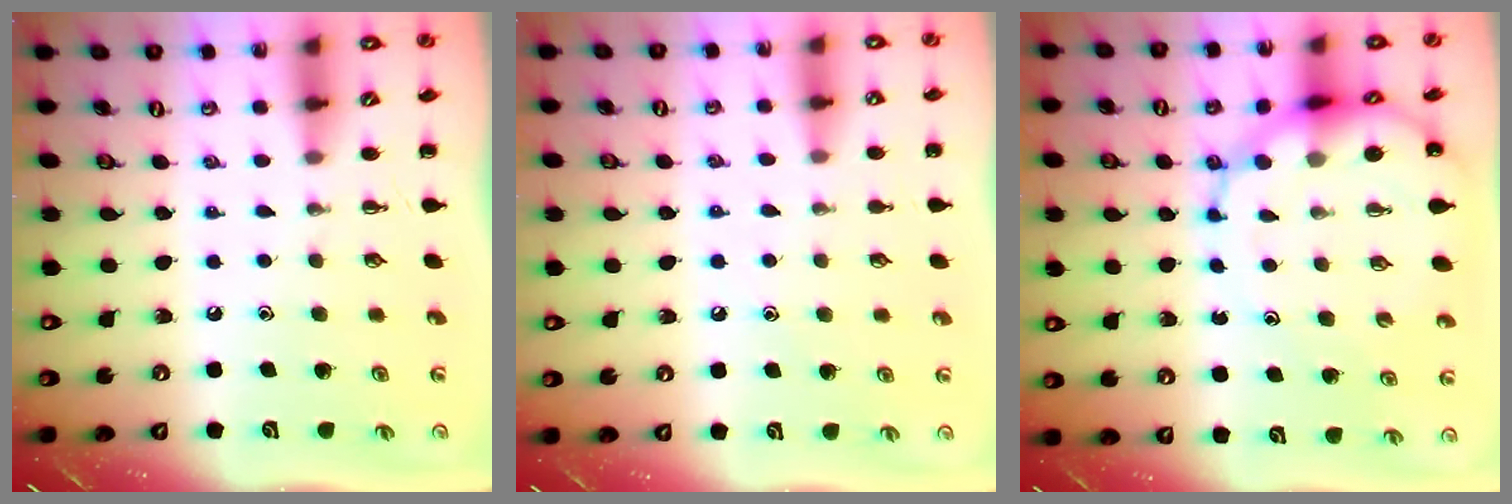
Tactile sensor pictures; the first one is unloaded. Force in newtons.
{"total": 5.1, "press": 4.8, "slide": 1.8}
{"total": 12.4, "press": 12.0, "slide": 3.4}